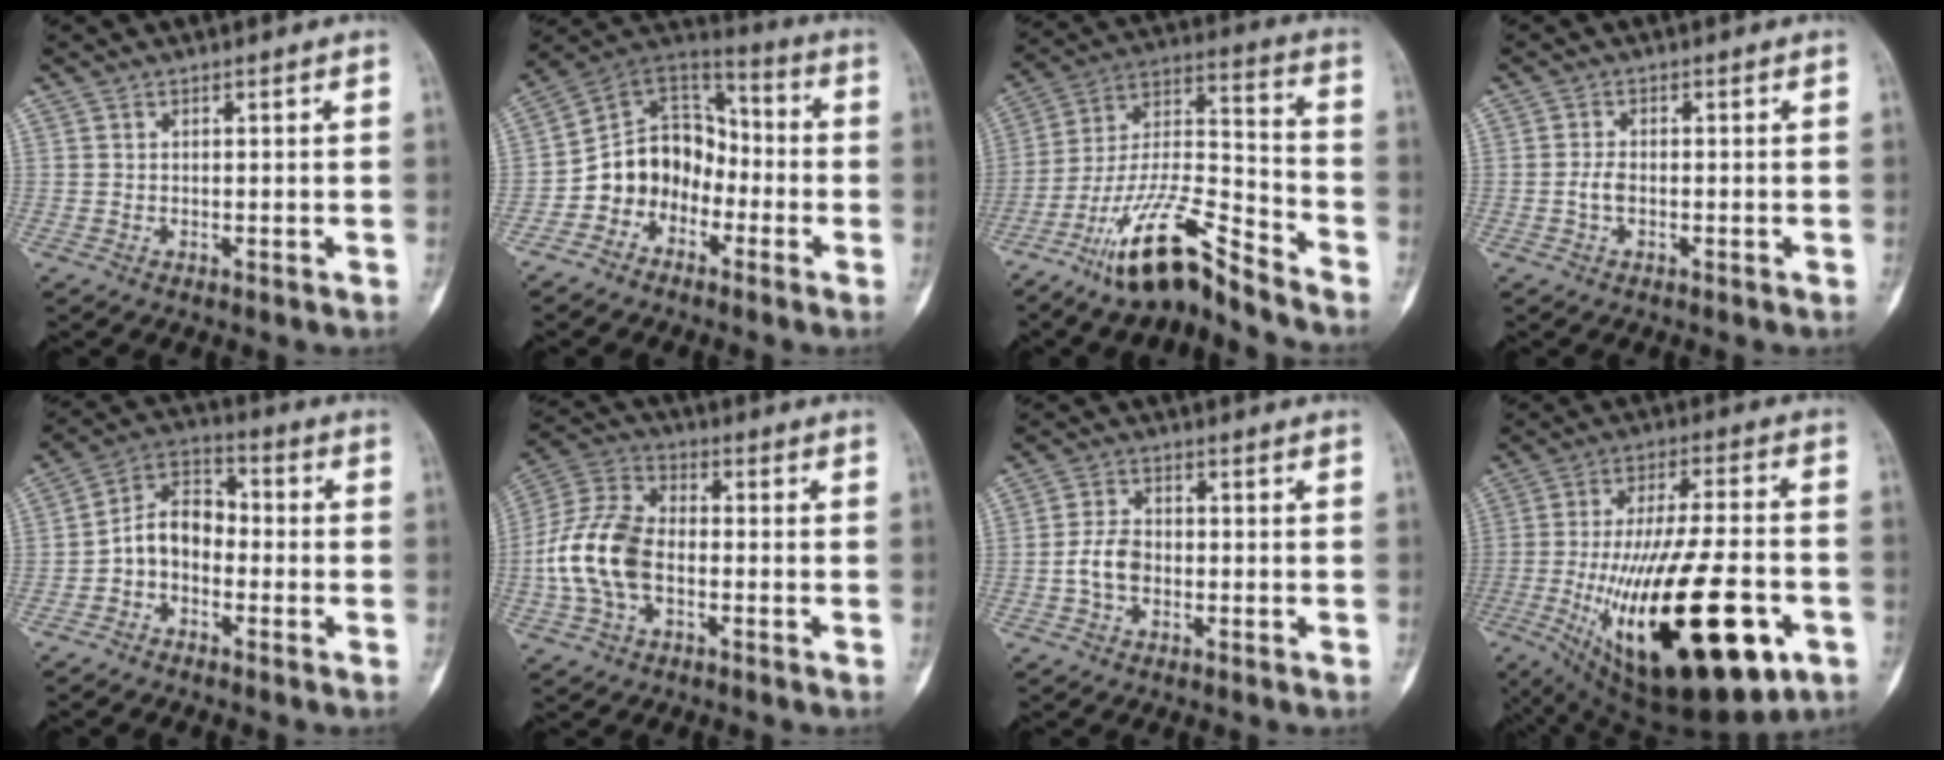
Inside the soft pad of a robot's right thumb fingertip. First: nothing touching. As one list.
[{"total": 12.7, "force": [-4.7, 10.3, 5.7], "torque": [-0.061, 0.083, -0.100]}, {"total": 15.8, "force": [-12.0, 3.4, 9.6], "torque": [-0.179, 0.091, -0.223]}, {"total": 2.0, "force": [-0.6, 1.0, 1.7], "torque": [-0.038, 0.005, -0.012]}, {"total": 8.7, "force": [-2.2, 6.2, 5.6], "torque": [-0.079, 0.040, -0.056]}, {"total": 13.7, "force": [-2.5, 8.7, 10.4], "torque": [-0.216, 0.031, -0.054]}, {"total": 5.2, "force": [-1.2, 3.5, 3.6], "torque": [-0.069, 0.015, -0.027]}, {"total": 31.5, "force": [-9.7, 11.3, 27.8], "torque": [-0.457, -0.002, -0.131]}]